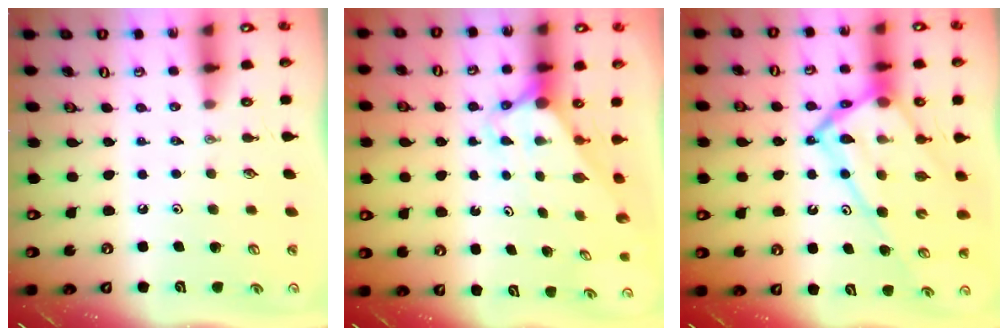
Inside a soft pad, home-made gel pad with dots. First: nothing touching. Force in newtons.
{"total": 2.7, "press": 2.7, "slide": 0.0}
{"total": 20.0, "press": 19.9, "slide": 1.7}